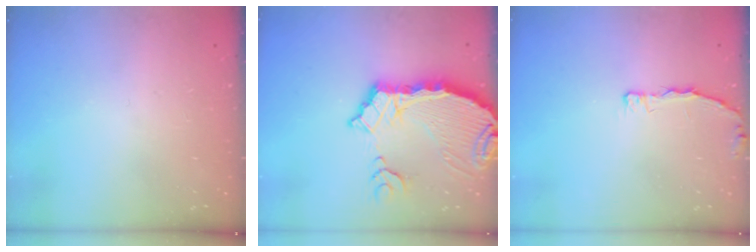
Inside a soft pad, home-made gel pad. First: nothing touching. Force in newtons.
{"total": 11.4, "press": 11.3, "slide": 1.3}
{"total": 3.5, "press": 3.5, "slide": 0.4}